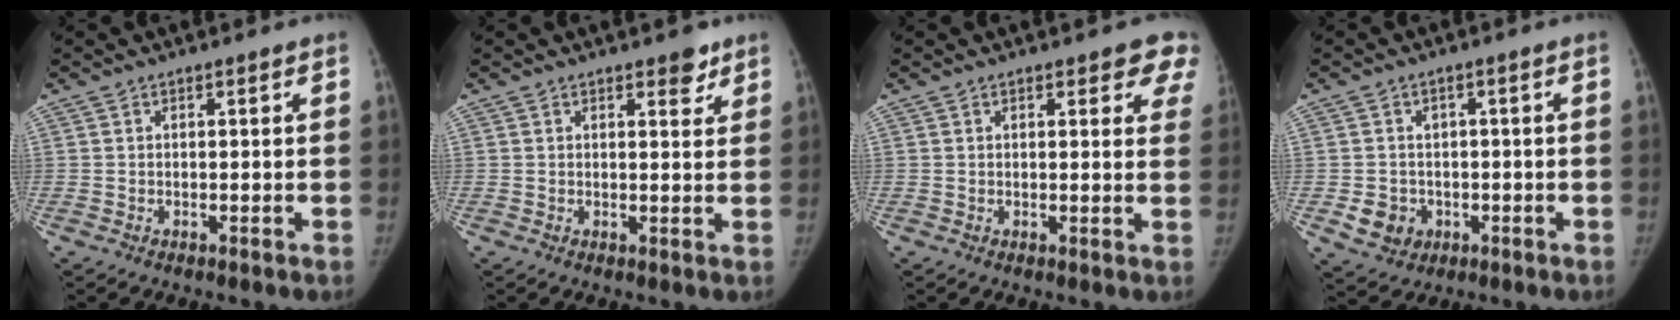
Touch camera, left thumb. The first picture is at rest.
{"total": 2.9, "force": [2.0, 1.4, 1.6], "torque": [-0.003, -0.011, 0.026]}
{"total": 6.1, "force": [4.3, 2.6, 3.5], "torque": [0.000, -0.016, 0.035]}
{"total": 6.0, "force": [-1.4, 5.5, 2.0], "torque": [-0.006, 0.007, -0.010]}